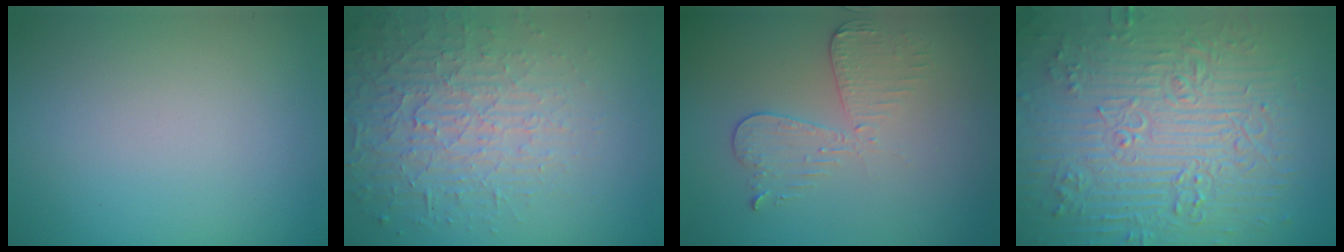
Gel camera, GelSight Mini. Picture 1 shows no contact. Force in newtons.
{"total": 4.6, "press": 4.0, "slide": 2.3}
{"total": 2.9, "press": 2.7, "slide": 1.2}
{"total": 11.4, "press": 7.6, "slide": 8.5}